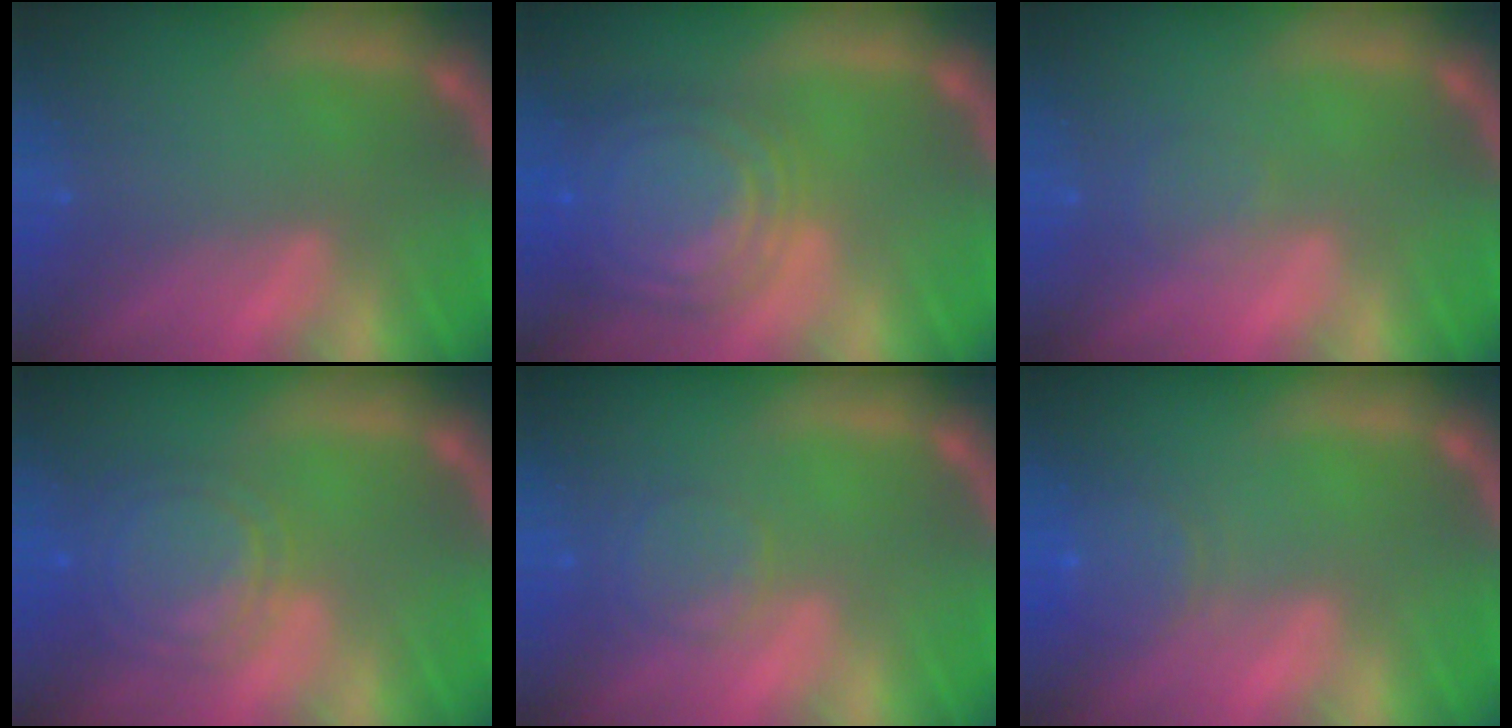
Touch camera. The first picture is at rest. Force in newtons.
{"total": 10.0}
{"total": 1.5}
{"total": 6.5}
{"total": 2.9}
{"total": 3.5}